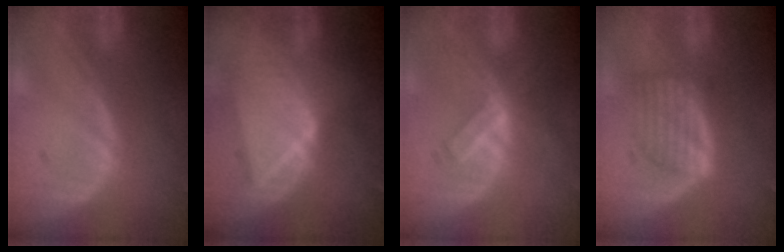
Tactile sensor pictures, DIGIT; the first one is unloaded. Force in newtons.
{"total": 9.0, "press": 7.9, "slide": 4.3}
{"total": 6.0, "press": 5.7, "slide": 1.9}
{"total": 5.6, "press": 5.6, "slide": 0.8}